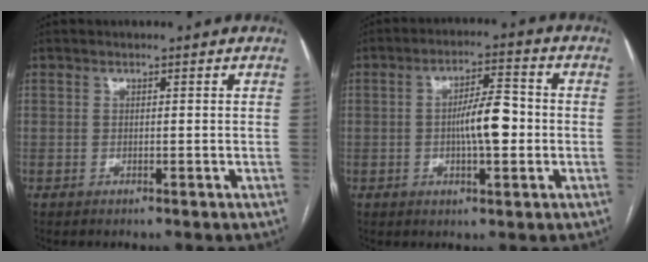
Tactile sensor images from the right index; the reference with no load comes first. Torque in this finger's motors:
{"motor_torque": [1.38, -0.01, 0.67, 0.17]}